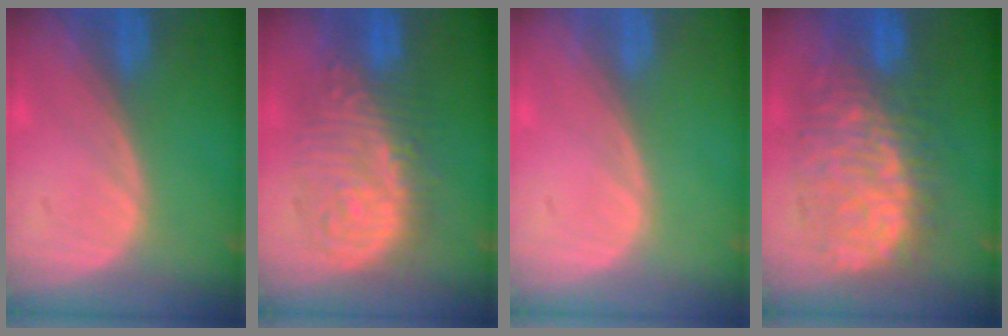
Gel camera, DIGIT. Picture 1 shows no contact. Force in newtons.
{"total": 9.8, "press": 9.8, "slide": 0.4}
{"total": 0.0}
{"total": 11.9, "press": 11.8, "slide": 1.5}